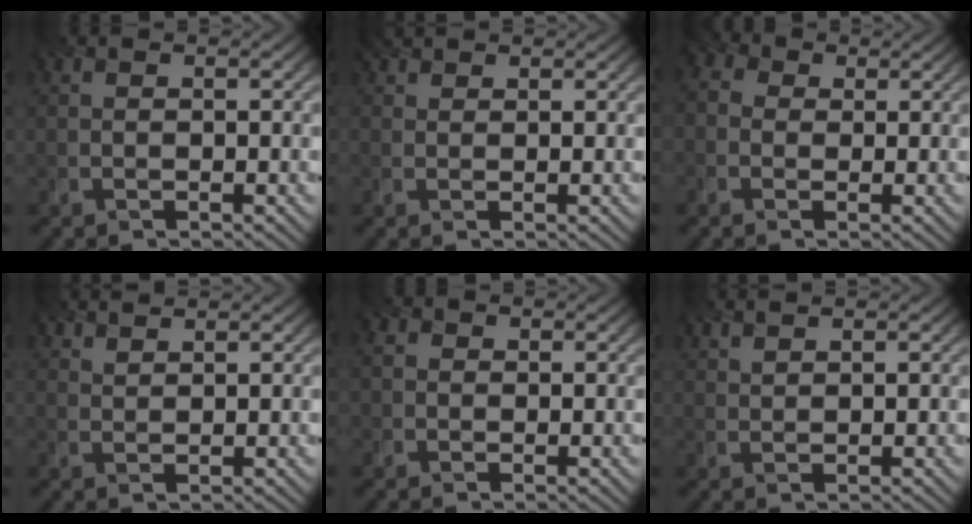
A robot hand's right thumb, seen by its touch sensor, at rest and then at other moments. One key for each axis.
{"total": 1.4, "fx": 1.4, "fy": 0.4, "fz": 0.0, "tx": -0.008, "ty": 0.007, "tz": 0.031}
{"total": 3.2, "fx": -0.1, "fy": 2.9, "fz": 1.2, "tx": -0.040, "ty": 0.007, "tz": -0.008}
{"total": 2.4, "fx": 2.3, "fy": 0.4, "fz": 0.6, "tx": -0.012, "ty": 0.001, "tz": 0.041}
{"total": 1.8, "fx": 0.3, "fy": 1.7, "fz": 0.3, "tx": -0.011, "ty": 0.001, "tz": -0.003}
{"total": 1.9, "fx": 1.8, "fy": 0.3, "fz": 0.6, "tx": -0.015, "ty": 0.004, "tz": 0.032}